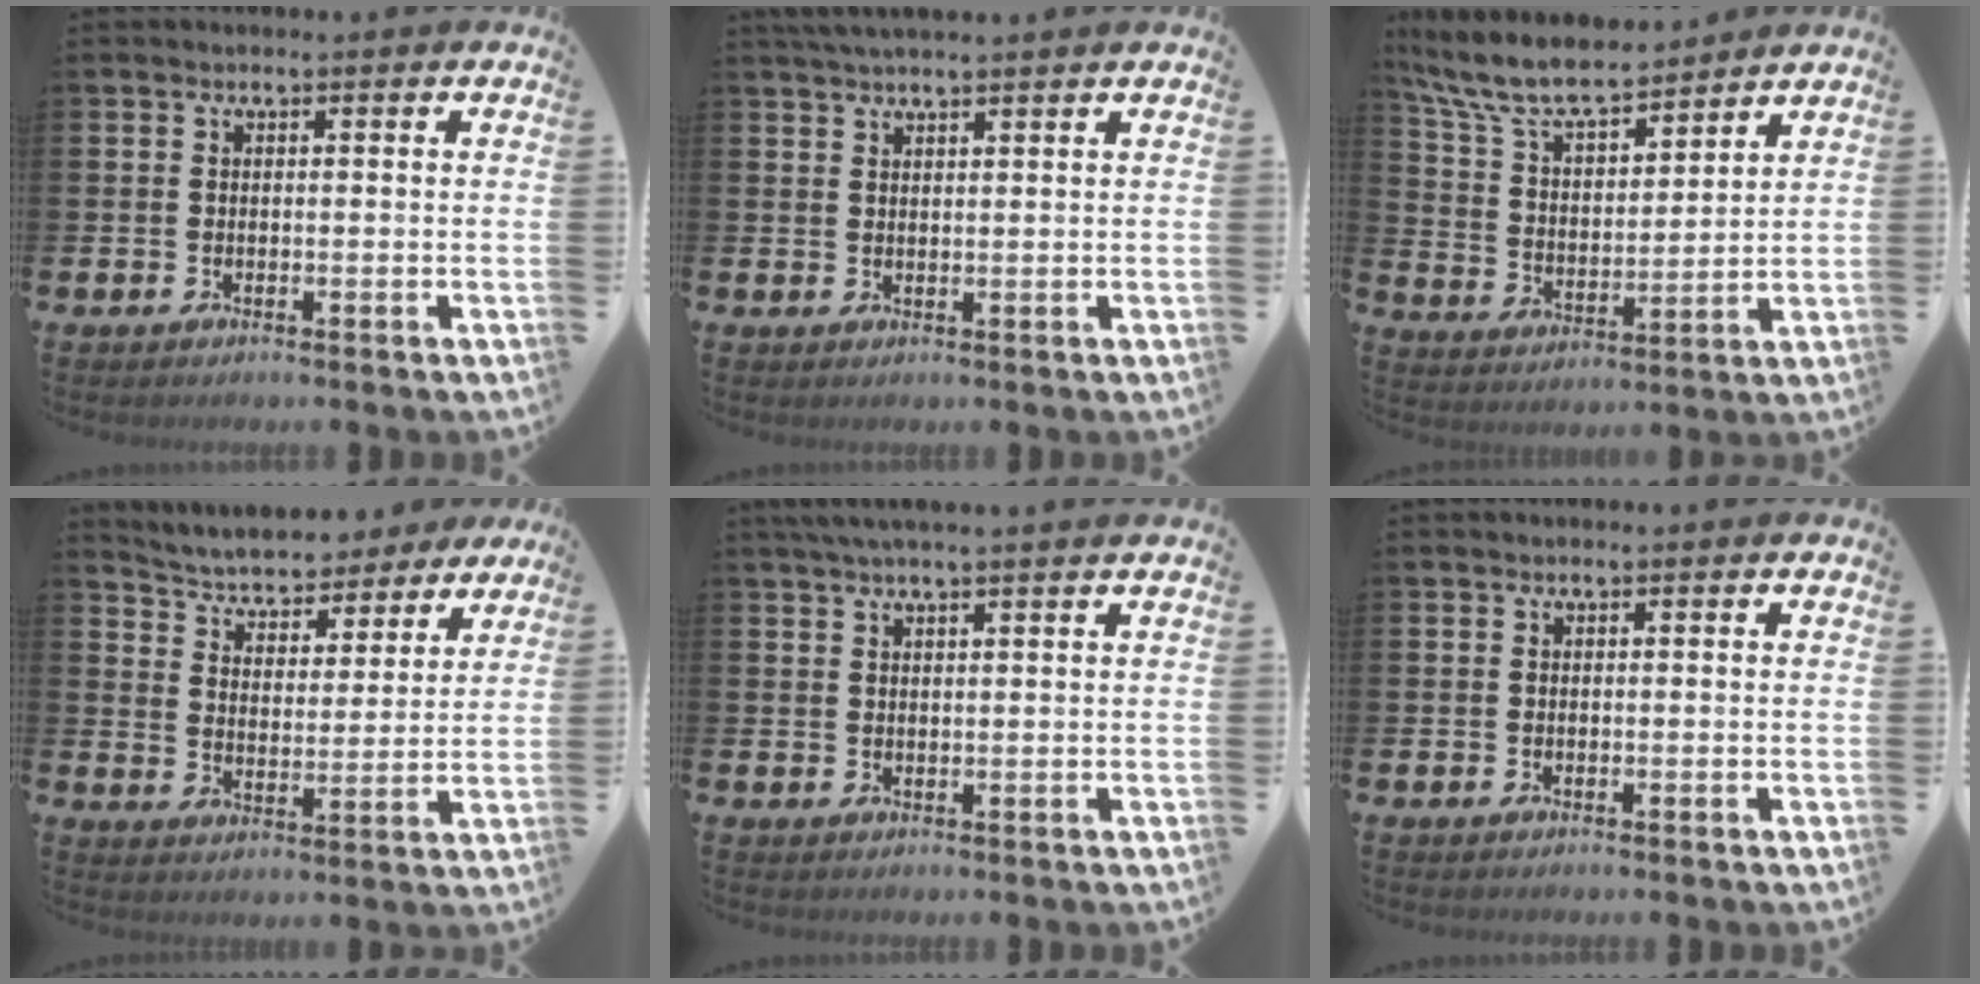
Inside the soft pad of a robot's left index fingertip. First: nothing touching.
{"total": 2.3, "force": [2.2, -0.3, 0.6], "torque": [-0.018, -0.002, 0.041]}
{"total": 9.0, "force": [8.2, 1.8, 3.3], "torque": [-0.103, -0.046, 0.147]}
{"total": 5.2, "force": [5.0, 1.4, 0.4], "torque": [-0.036, -0.041, 0.082]}
{"total": 2.6, "force": [2.2, -0.4, 1.2], "torque": [-0.028, 0.000, 0.042]}
{"total": 0.0}